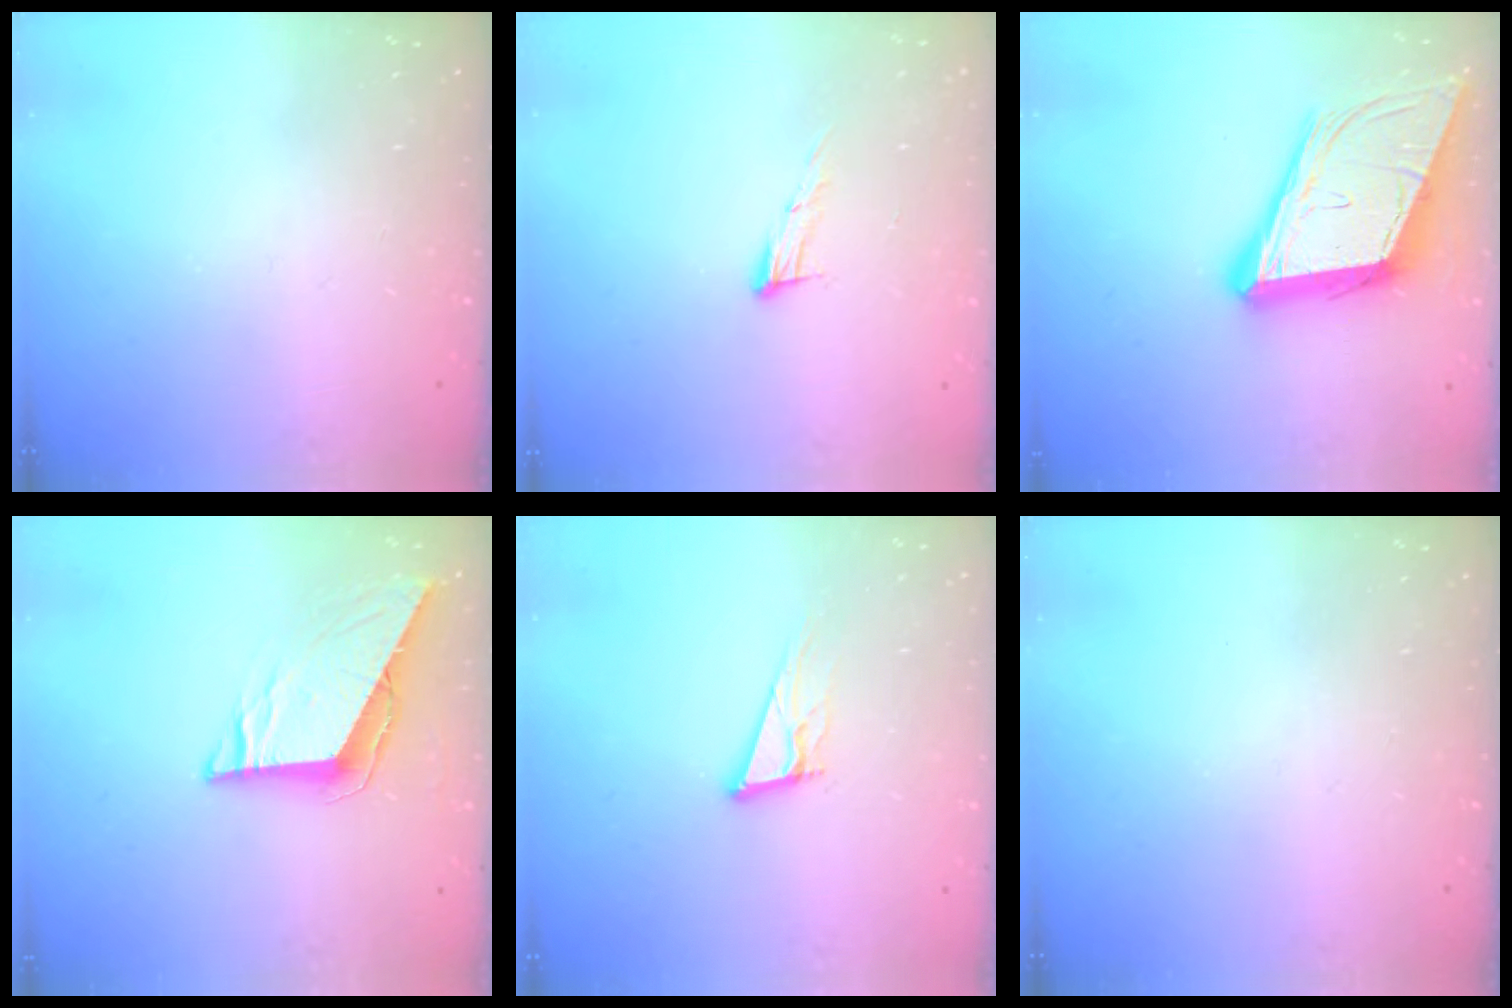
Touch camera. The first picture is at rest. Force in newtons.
{"total": 8.5, "press": 8.4, "slide": 1.5}
{"total": 18.1, "press": 17.5, "slide": 4.3}
{"total": 7.6, "press": 7.6, "slide": 0.3}
{"total": 10.8, "press": 10.5, "slide": 2.6}
{"total": 0.0}